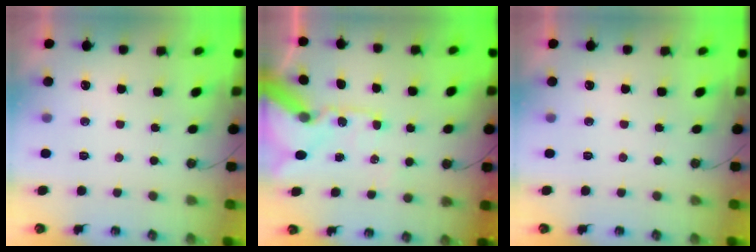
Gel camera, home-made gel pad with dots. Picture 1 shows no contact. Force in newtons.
{"total": 15.3, "press": 15.1, "slide": 2.4}
{"total": 0.0}